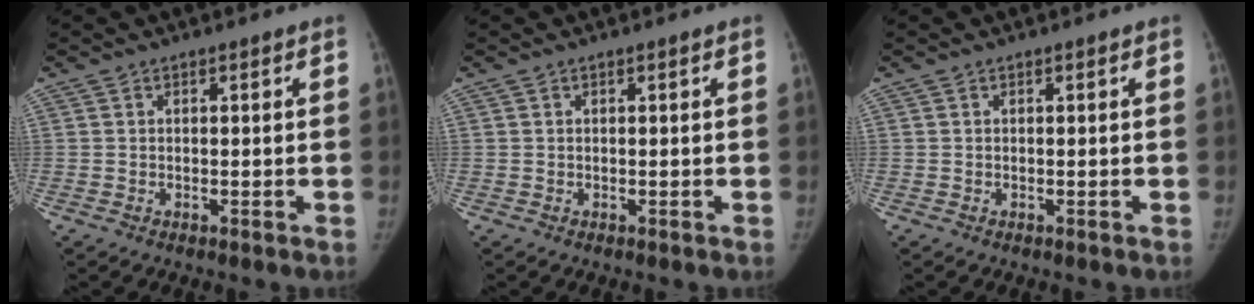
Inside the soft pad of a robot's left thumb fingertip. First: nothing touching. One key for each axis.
{"total": 0.0}
{"total": 0.0}